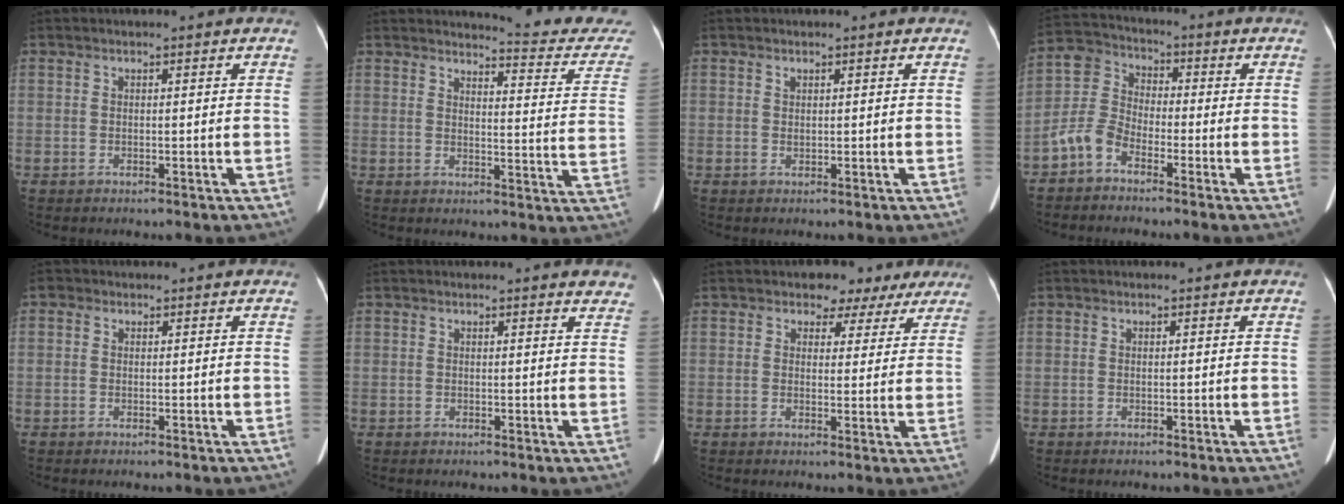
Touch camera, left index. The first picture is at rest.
{"total": 13.2, "force": [13.1, 0.4, 1.6], "torque": [-0.007, -0.102, 0.127]}
{"total": 0.6, "force": [0.5, 0.4, 0.2], "torque": [-0.001, -0.002, 0.011]}
{"total": 5.7, "force": [-3.7, 3.5, 2.6], "torque": [-0.074, 0.008, -0.085]}
{"total": 0.7, "force": [0.3, 0.7, 0.1], "torque": [-0.001, 0.003, 0.000]}
{"total": 3.7, "force": [3.5, 0.8, 0.8], "torque": [0.002, -0.011, 0.017]}
{"total": 6.5, "force": [4.8, 4.2, 1.3], "torque": [0.000, 0.007, 0.045]}
{"total": 0.0}